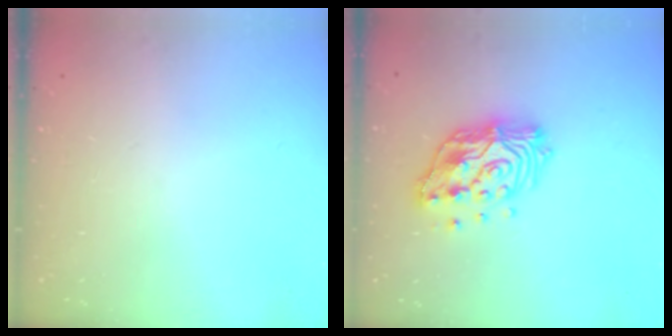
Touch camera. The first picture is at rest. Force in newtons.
{"total": 15.9, "press": 15.8, "slide": 1.5}